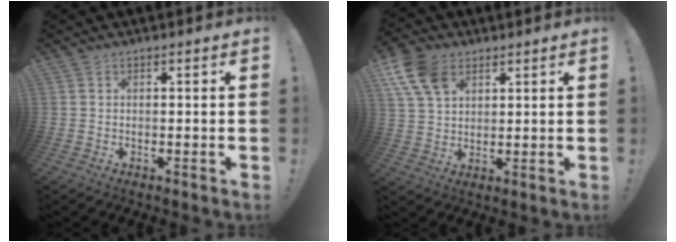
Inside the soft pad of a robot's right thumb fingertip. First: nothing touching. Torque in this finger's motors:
{"motor_torque": [-0.81, 1.03, 0.90, 0.16, 0.35]}